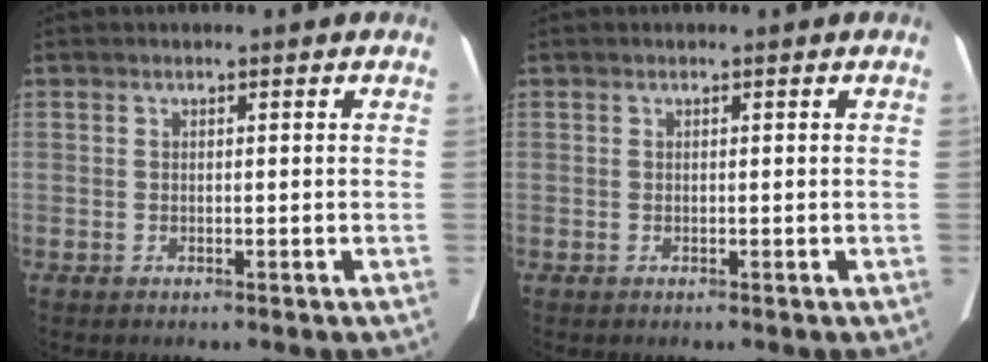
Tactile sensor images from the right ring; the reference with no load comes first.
{"total": 0.0}